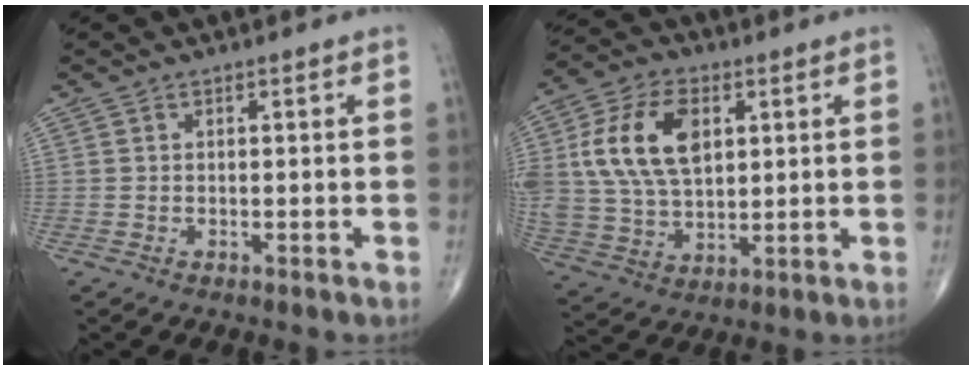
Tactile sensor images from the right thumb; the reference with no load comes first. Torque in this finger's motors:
{"motor_torque": [2.12, 2.89, 1.87, 0.46, 0.25]}